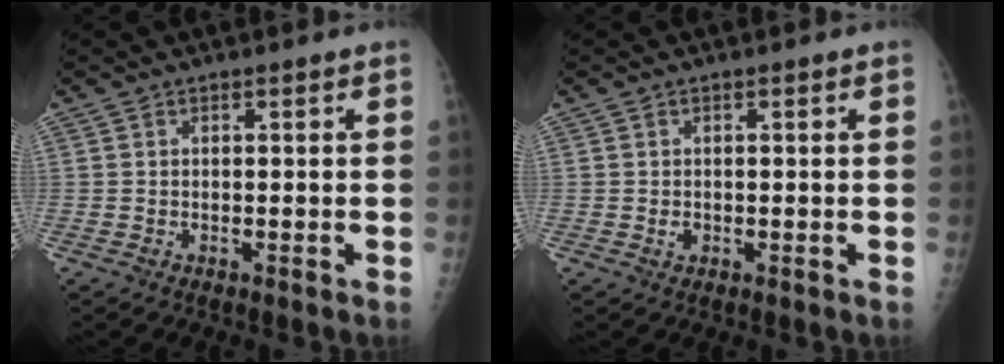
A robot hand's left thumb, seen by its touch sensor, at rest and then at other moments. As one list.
[{"total": 1.1, "force": [-0.1, 0.9, 0.6], "torque": [-0.005, 0.001, 0.001]}]